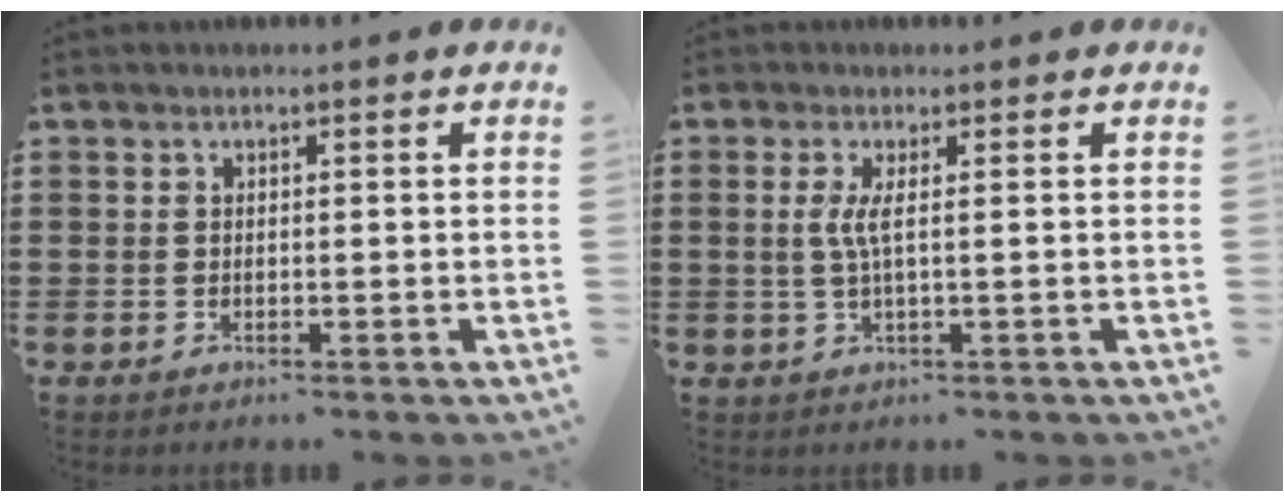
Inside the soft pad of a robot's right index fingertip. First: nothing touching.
{"total": 3.0, "force": [0.3, -0.1, 3.0], "torque": [-0.066, -0.009, 0.000]}